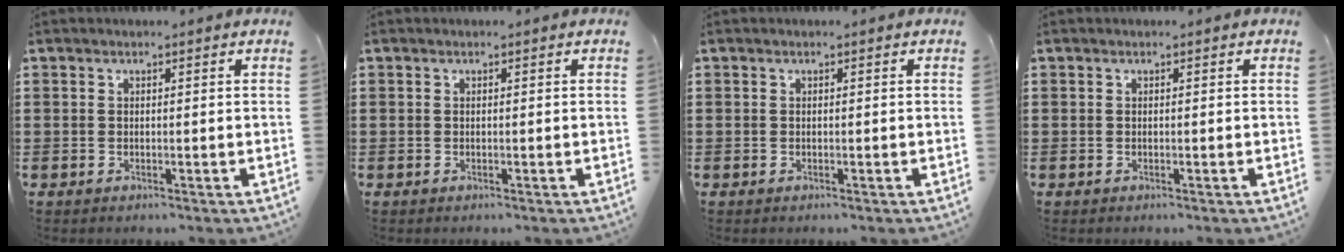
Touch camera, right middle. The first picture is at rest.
{"total": 0.0}
{"total": 0.0}
{"total": 0.0}